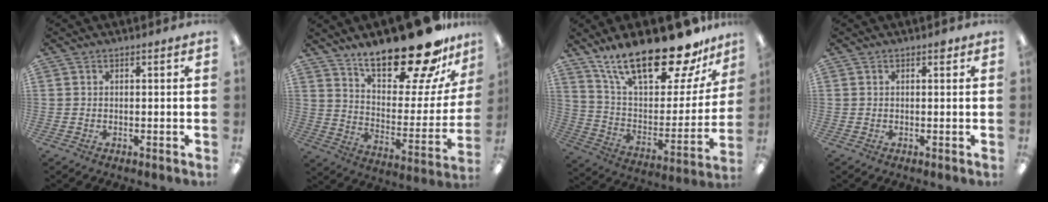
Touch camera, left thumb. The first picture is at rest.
{"total": 24.6, "force": [19.5, 7.6, 12.8], "torque": [-0.185, -0.132, 0.327]}
{"total": 26.2, "force": [19.6, 8.4, 15.3], "torque": [-0.252, -0.125, 0.332]}
{"total": 1.0, "force": [0.6, 0.4, 0.7], "torque": [-0.007, -0.001, 0.009]}